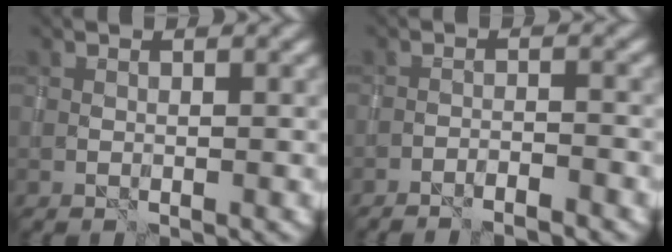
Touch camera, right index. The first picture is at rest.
{"total": 2.6, "force": [-2.3, 0.3, 1.0], "torque": [-0.017, 0.005, -0.038]}